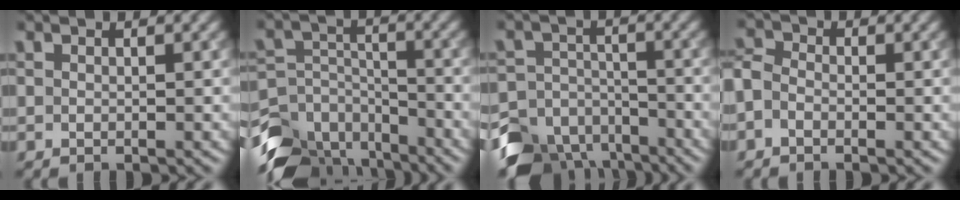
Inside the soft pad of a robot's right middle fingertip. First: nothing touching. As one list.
[{"total": 8.3, "force": [-6.3, 4.4, 3.1], "torque": [-0.064, -0.007, -0.121]}, {"total": 8.4, "force": [-6.5, 4.8, 2.3], "torque": [-0.023, -0.005, -0.113]}, {"total": 2.1, "force": [-0.9, 1.5, 1.2], "torque": [-0.027, 0.004, -0.029]}]